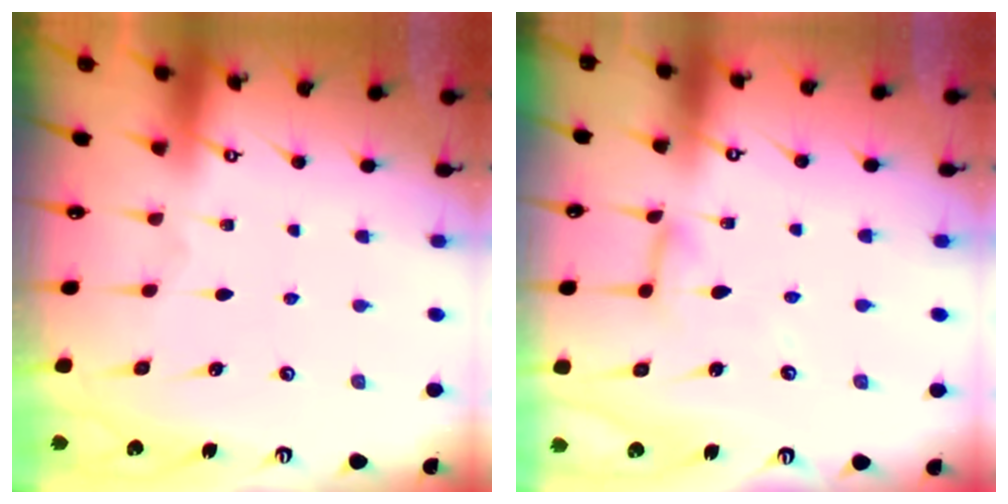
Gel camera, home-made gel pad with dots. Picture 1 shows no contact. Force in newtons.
{"total": 5.7, "press": 5.7, "slide": 0.5}